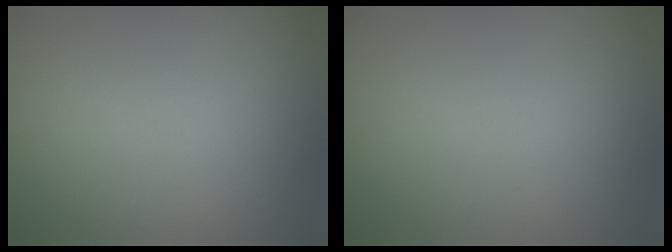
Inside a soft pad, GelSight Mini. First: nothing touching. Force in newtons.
{"total": 0.0}